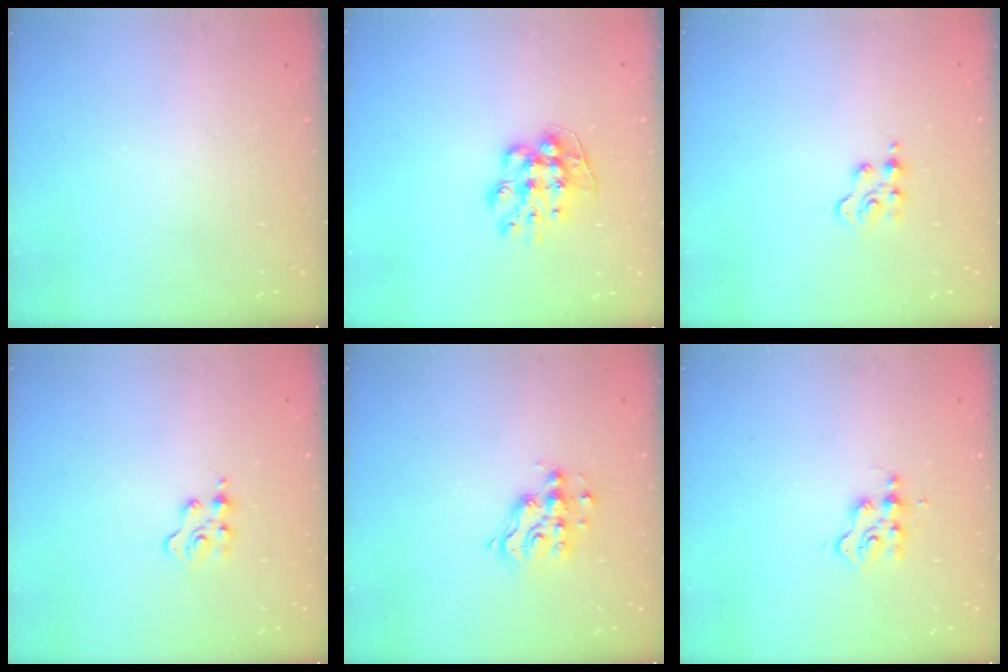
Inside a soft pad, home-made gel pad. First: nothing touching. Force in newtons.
{"total": 9.2, "press": 9.2, "slide": 0.1}
{"total": 2.5, "press": 2.4, "slide": 0.5}
{"total": 2.4, "press": 2.4, "slide": 0.4}
{"total": 8.8, "press": 8.8, "slide": 0.7}
{"total": 2.6, "press": 2.5, "slide": 0.7}